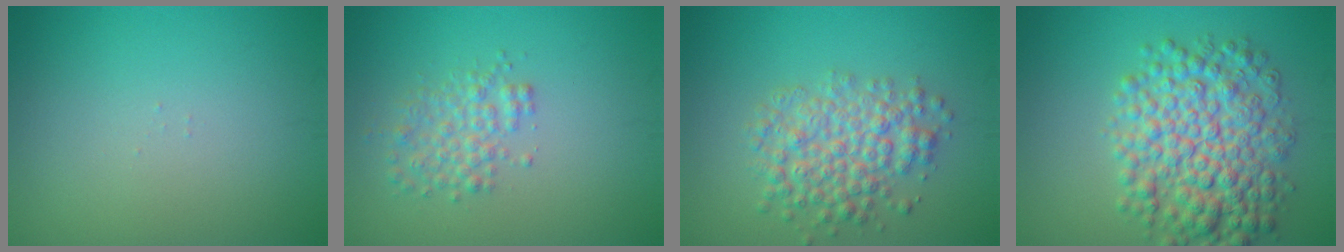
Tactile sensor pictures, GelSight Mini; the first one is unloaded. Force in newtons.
{"total": 2.6, "press": 2.6, "slide": 0.1}
{"total": 4.9, "press": 4.8, "slide": 0.2}
{"total": 8.0, "press": 8.0, "slide": 0.1}